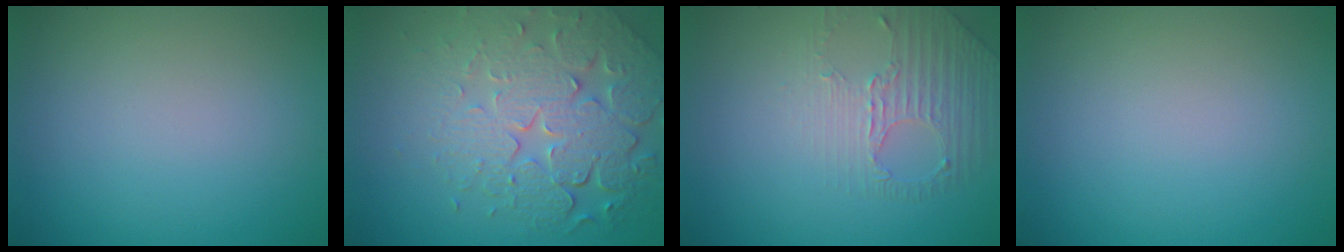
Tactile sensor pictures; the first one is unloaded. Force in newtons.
{"total": 7.7, "press": 5.5, "slide": 5.4}
{"total": 1.8, "press": 1.5, "slide": 1.0}
{"total": 0.0}